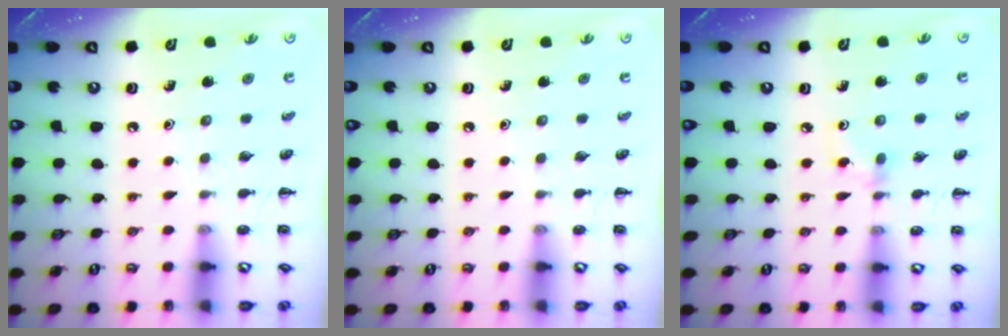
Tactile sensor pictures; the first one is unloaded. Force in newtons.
{"total": 0.0}
{"total": 3.0, "press": 2.8, "slide": 1.2}